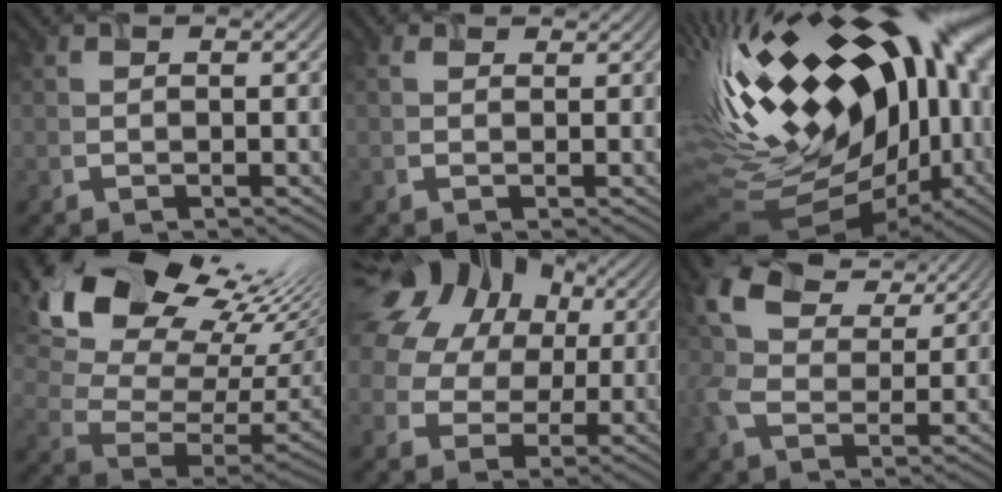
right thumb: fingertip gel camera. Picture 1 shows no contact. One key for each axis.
{"total": 0.7, "fx": 0.5, "fy": 0.2, "fz": -0.5, "tx": 0.002, "ty": -0.005, "tz": 0.012}
{"total": 21.0, "fx": 2.0, "fy": 10.4, "fz": 18.1, "tx": -0.336, "ty": -0.030, "tz": 0.032}
{"total": 19.0, "fx": 11.8, "fy": 9.8, "fz": 11.1, "tx": -0.204, "ty": 0.027, "tz": 0.198}
{"total": 18.9, "fx": 8.0, "fy": 14.4, "fz": 9.2, "tx": -0.236, "ty": 0.061, "tz": 0.143}
{"total": 8.0, "fx": 4.2, "fy": 5.0, "fz": 4.6, "tx": -0.124, "ty": 0.008, "tz": 0.084}